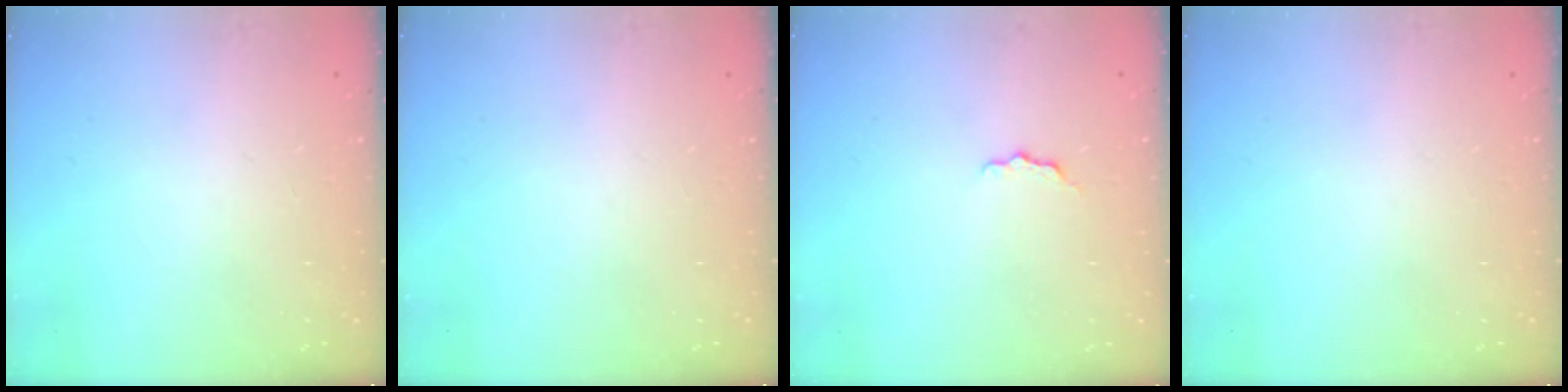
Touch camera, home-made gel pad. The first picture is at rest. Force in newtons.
{"total": 0.0}
{"total": 3.1, "press": 3.1, "slide": 0.2}
{"total": 0.0}